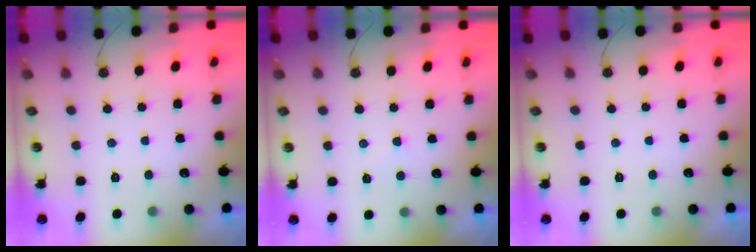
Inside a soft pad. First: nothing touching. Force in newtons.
{"total": 5.1, "press": 5.0, "slide": 0.6}
{"total": 0.0}